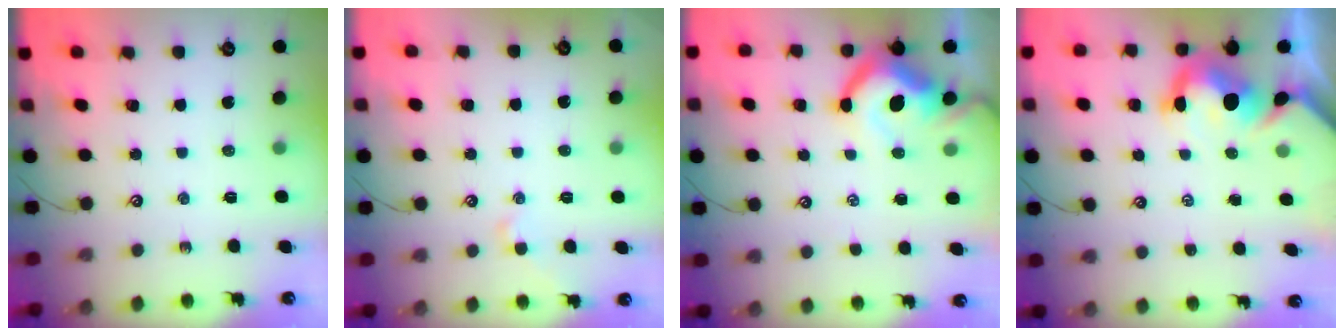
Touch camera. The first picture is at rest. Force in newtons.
{"total": 0.5, "press": 0.2, "slide": 0.5}
{"total": 9.9, "press": 9.7, "slide": 1.6}
{"total": 6.8, "press": 6.7, "slide": 1.0}